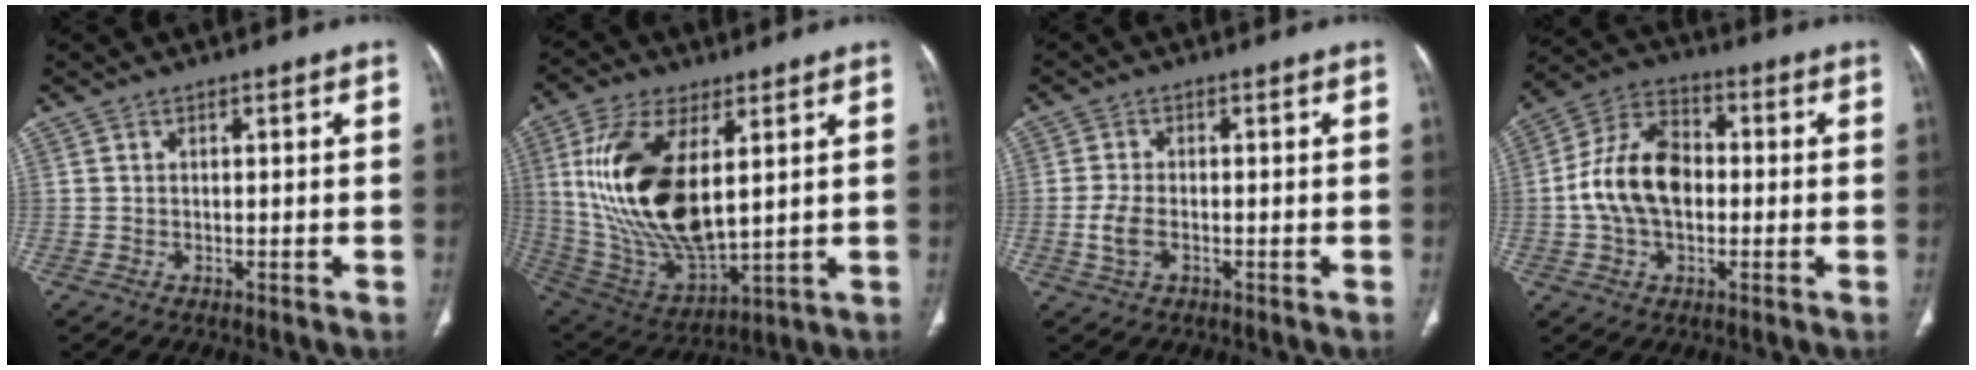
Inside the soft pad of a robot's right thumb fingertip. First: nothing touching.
{"total": 22.0, "force": [4.9, 10.2, 18.8], "torque": [-0.372, -0.028, 0.104]}
{"total": 3.9, "force": [-1.1, 2.2, 3.0], "torque": [-0.069, 0.004, -0.020]}
{"total": 13.5, "force": [-0.6, 8.9, 10.1], "torque": [-0.182, 0.031, -0.018]}